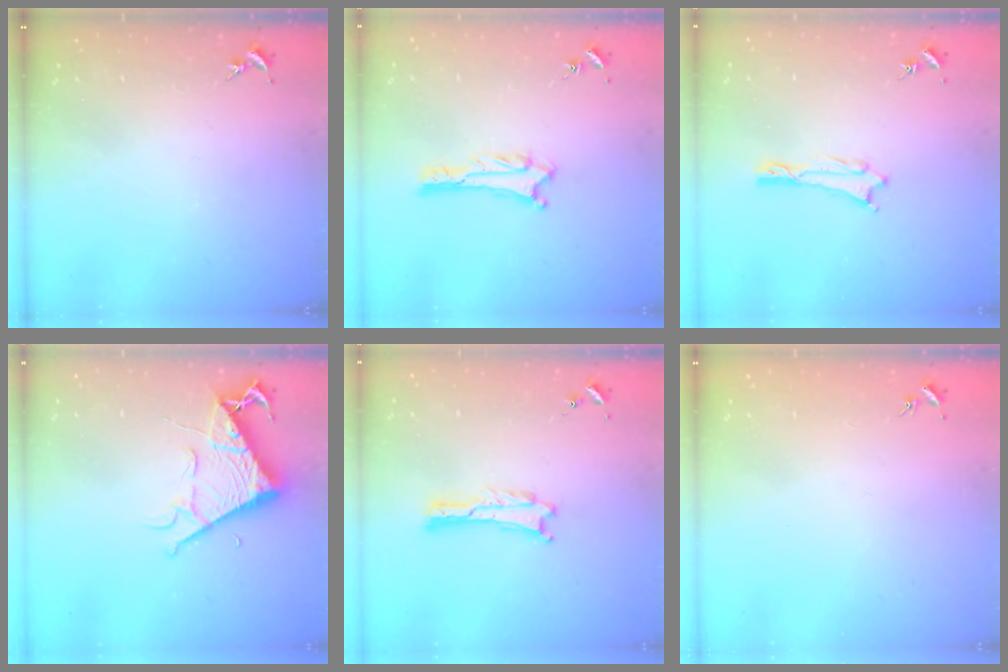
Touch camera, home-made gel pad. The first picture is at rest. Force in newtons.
{"total": 3.3, "press": 3.3, "slide": 0.3}
{"total": 0.7, "press": 0.7, "slide": 0.1}
{"total": 7.9, "press": 7.9, "slide": 0.9}
{"total": 0.0}
{"total": 0.0}